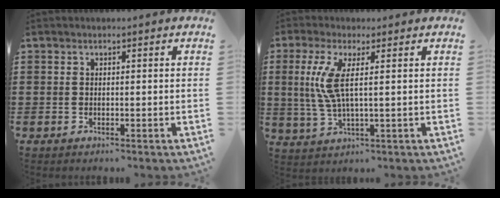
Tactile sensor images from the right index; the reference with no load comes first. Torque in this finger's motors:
{"motor_torque": [0.89, 0.55, 0.29, 0.13]}